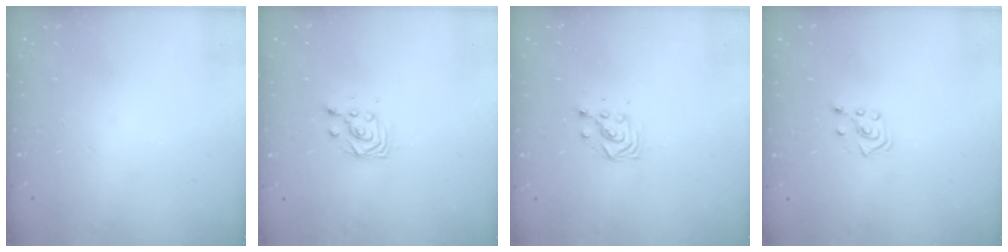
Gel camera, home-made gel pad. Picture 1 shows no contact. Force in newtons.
{"total": 2.8, "press": 2.8, "slide": 0.3}
{"total": 3.3, "press": 3.3, "slide": 0.3}
{"total": 3.6, "press": 3.5, "slide": 0.7}